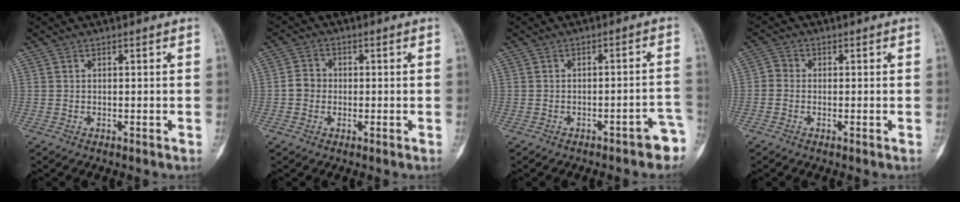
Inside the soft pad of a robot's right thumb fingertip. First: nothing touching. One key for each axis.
{"total": 3.4, "fx": -0.5, "fy": 3.1, "fz": 1.4, "tx": -0.012, "ty": 0.010, "tz": -0.015}
{"total": 5.2, "fx": -3.5, "fy": 1.7, "fz": 3.4, "tx": -0.024, "ty": 0.038, "tz": -0.039}
{"total": 2.0, "fx": -0.5, "fy": 1.7, "fz": 1.0, "tx": -0.010, "ty": 0.004, "tz": -0.020}